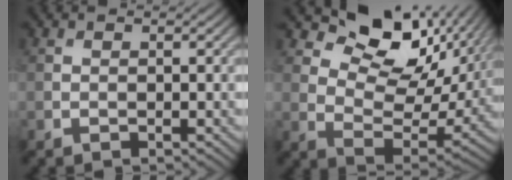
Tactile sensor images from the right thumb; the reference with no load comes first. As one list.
[{"total": 12.5, "force": [6.9, 6.7, 8.0], "torque": [-0.145, -0.004, 0.120]}]